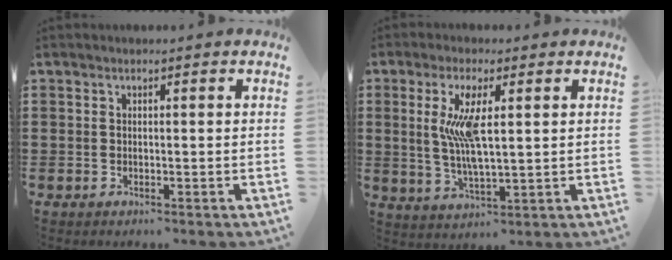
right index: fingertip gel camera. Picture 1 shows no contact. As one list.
[{"total": 7.7, "force": [1.7, 2.2, 7.2], "torque": [-0.157, 0.000, 0.024]}]